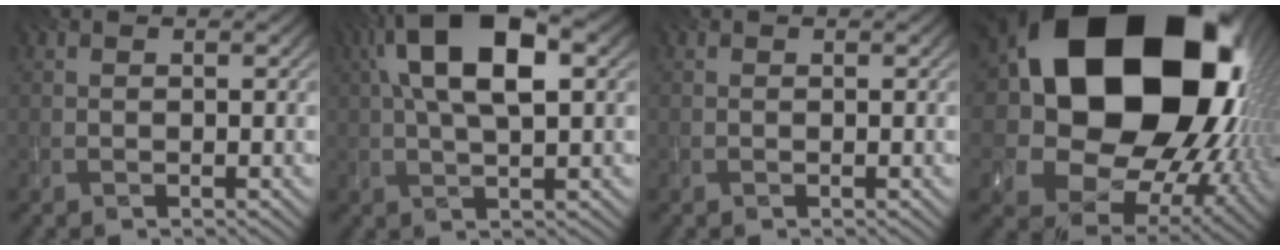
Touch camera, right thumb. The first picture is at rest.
{"total": 12.5, "force": [3.6, 5.0, 10.8], "torque": [-0.211, 0.019, 0.060]}
{"total": 0.0}
{"total": 23.2, "force": [5.7, 17.2, 14.4], "torque": [-0.300, -0.052, 0.149]}